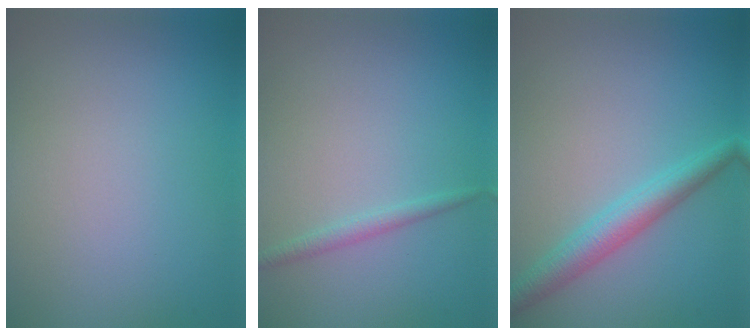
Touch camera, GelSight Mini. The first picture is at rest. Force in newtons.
{"total": 1.2, "press": 1.2, "slide": 0.1}
{"total": 3.4, "press": 3.4, "slide": 0.0}